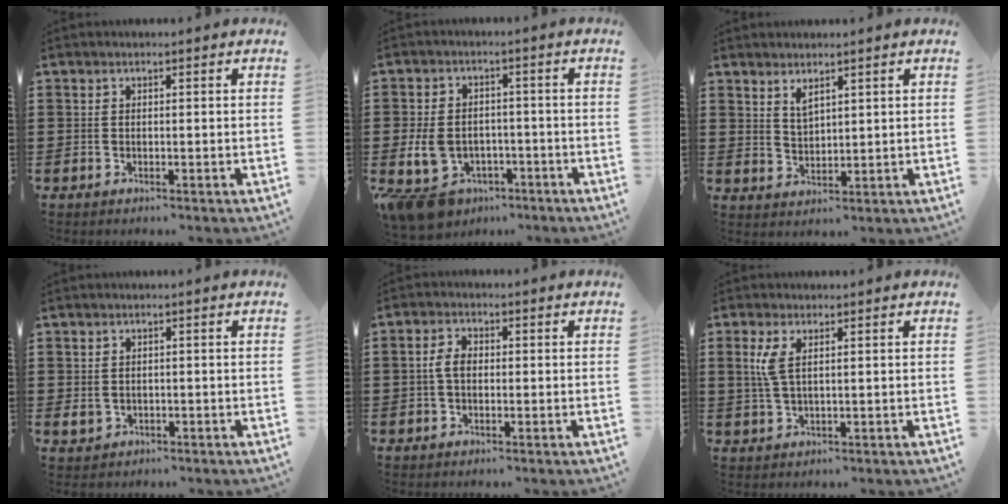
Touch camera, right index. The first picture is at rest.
{"total": 6.5, "force": [-3.2, 4.4, 3.6], "torque": [-0.100, 0.007, -0.068]}
{"total": 2.5, "force": [1.9, 1.2, 1.1], "torque": [-0.026, 0.002, 0.036]}
{"total": 1.6, "force": [-0.3, 1.4, 0.7], "torque": [-0.018, 0.001, -0.007]}
{"total": 3.0, "force": [-0.1, 1.8, 2.4], "torque": [-0.055, 0.004, -0.004]}
{"total": 3.6, "force": [1.1, 1.4, 3.1], "torque": [-0.074, 0.003, 0.016]}